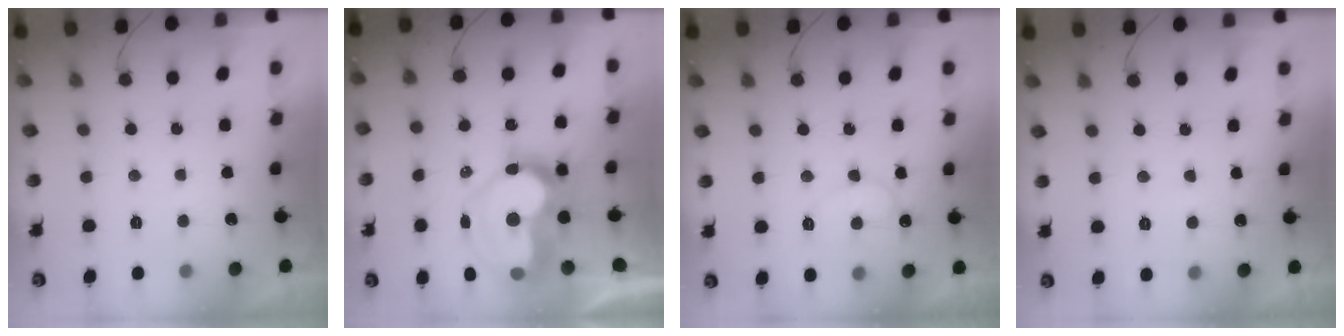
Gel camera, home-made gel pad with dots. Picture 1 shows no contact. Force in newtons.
{"total": 18.1, "press": 18.0, "slide": 1.6}
{"total": 9.9, "press": 9.9, "slide": 0.9}
{"total": 2.9, "press": 2.9, "slide": 0.2}